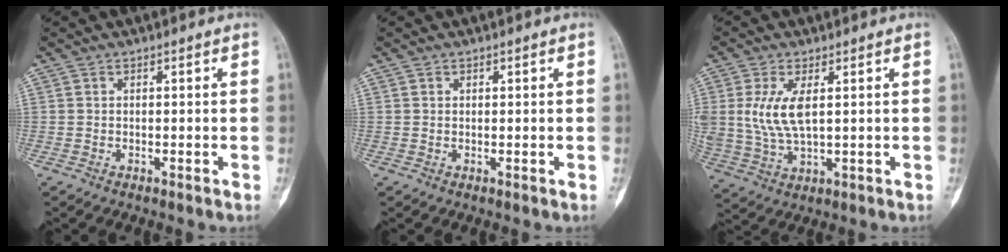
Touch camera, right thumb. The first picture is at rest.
{"total": 0.0}
{"total": 8.7, "force": [1.8, 3.9, 7.6], "torque": [-0.173, -0.009, 0.046]}